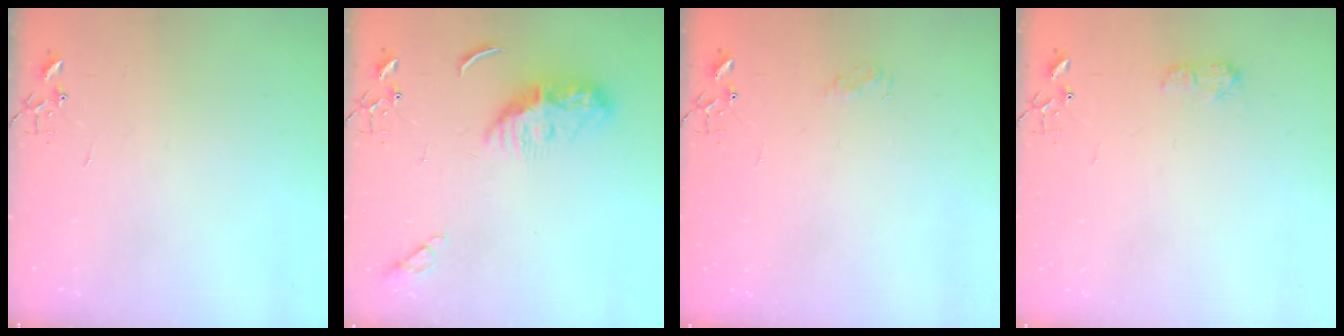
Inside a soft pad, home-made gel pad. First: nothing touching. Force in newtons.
{"total": 10.6, "press": 10.6, "slide": 0.5}
{"total": 6.3, "press": 6.2, "slide": 0.8}
{"total": 7.0, "press": 7.0, "slide": 0.8}